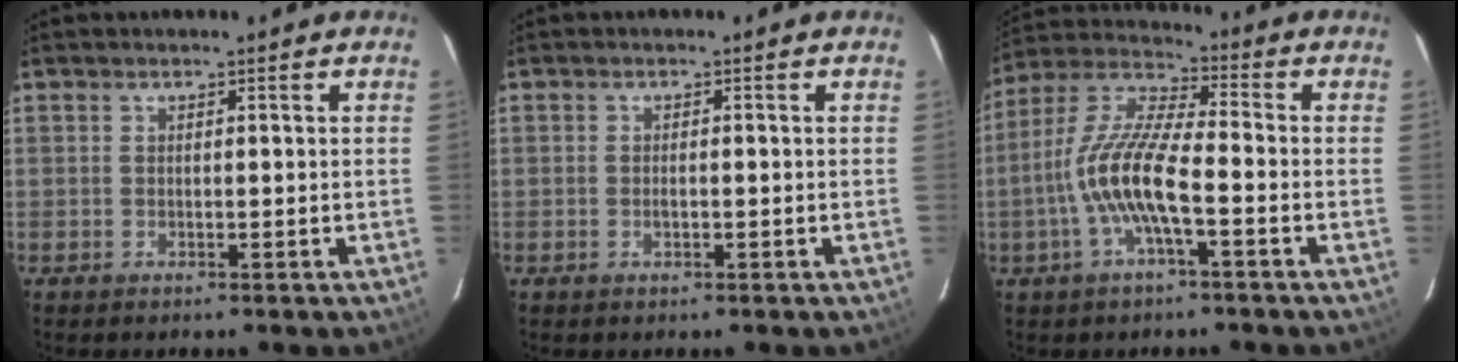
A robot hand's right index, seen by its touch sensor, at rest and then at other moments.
{"total": 1.4, "force": [-0.4, 0.6, 1.1], "torque": [-0.023, 0.001, -0.008]}
{"total": 12.1, "force": [-3.6, 2.7, 11.2], "torque": [-0.236, 0.004, -0.075]}